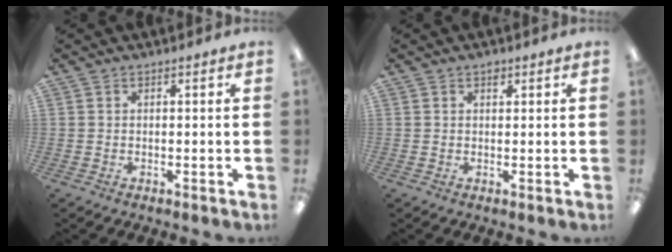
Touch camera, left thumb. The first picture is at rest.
{"total": 1.3, "force": [0.8, 0.8, 0.8], "torque": [-0.008, -0.002, 0.012]}